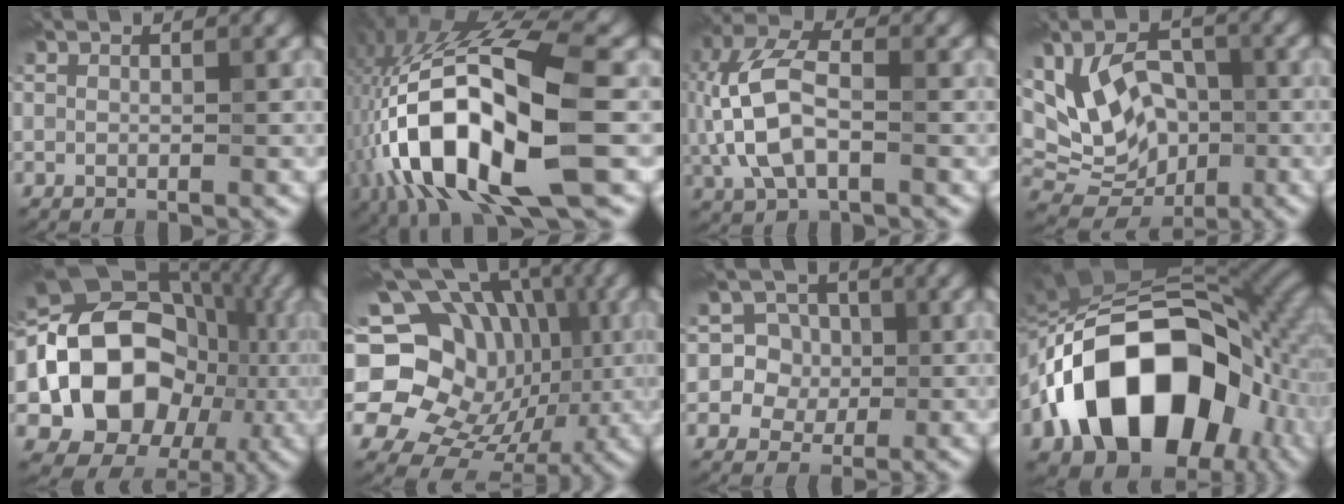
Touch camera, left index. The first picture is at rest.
{"total": 14.2, "force": [-4.6, 4.6, 12.6], "torque": [-0.231, 0.013, -0.074]}
{"total": 7.6, "force": [0.0, 4.2, 6.3], "torque": [-0.147, 0.019, -0.010]}
{"total": 9.9, "force": [0.6, 6.9, 7.1], "torque": [-0.113, 0.008, 0.019]}
{"total": 15.1, "force": [-2.0, 11.8, 9.1], "torque": [-0.150, 0.006, -0.042]}
{"total": 18.9, "force": [0.1, 16.1, 9.8], "torque": [-0.198, 0.046, -0.006]}
{"total": 7.4, "force": [0.5, 7.3, 1.5], "torque": [-0.043, 0.034, 0.005]}
{"total": 16.9, "force": [-5.1, 10.7, 12.0], "torque": [-0.193, 0.020, -0.101]}